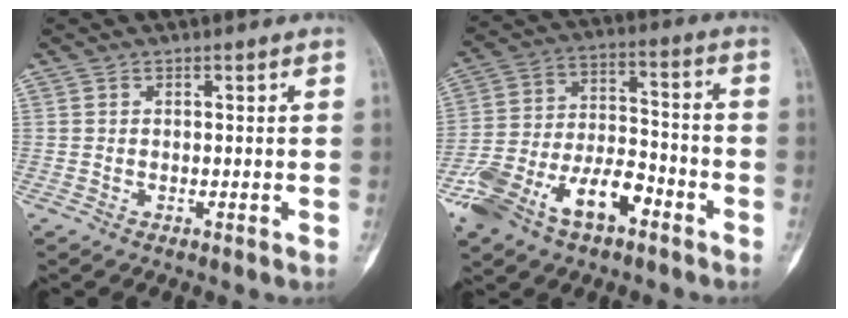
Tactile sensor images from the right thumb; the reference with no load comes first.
{"total": 16.9, "force": [-9.1, 8.4, 11.5], "torque": [-0.211, 0.060, -0.167]}